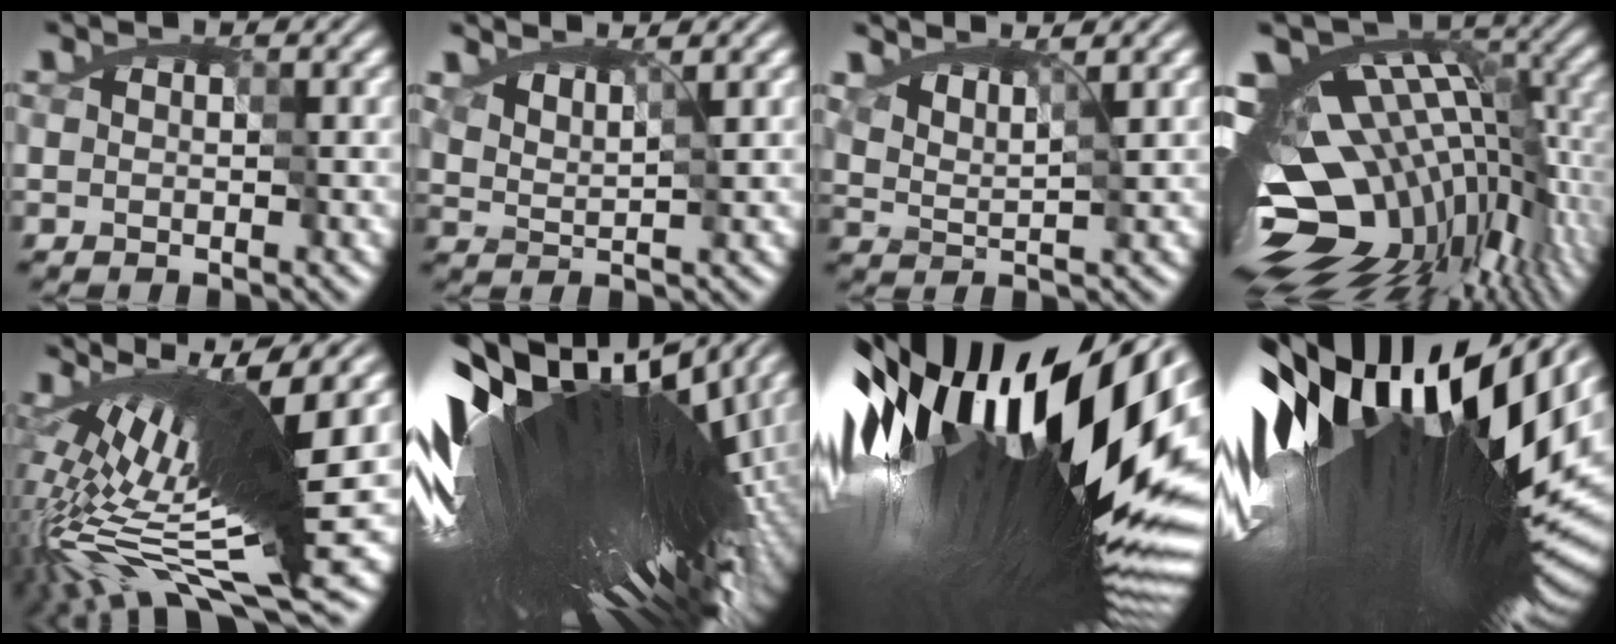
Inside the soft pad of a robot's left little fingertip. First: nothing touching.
{"total": 1.6, "force": [1.4, 0.1, 0.8], "torque": [-0.024, -0.006, 0.025]}
{"total": 2.3, "force": [1.7, 0.4, 1.5], "torque": [-0.037, -0.006, 0.029]}
{"total": 16.0, "force": [-5.7, 8.9, 12.1], "torque": [-0.186, -0.019, -0.073]}
{"total": 11.9, "force": [-1.9, 2.6, 11.5], "torque": [-0.209, -0.008, -0.016]}
{"total": 19.1, "force": [2.8, 5.9, 18.0], "torque": [-0.326, -0.017, 0.061]}
{"total": 20.9, "force": [2.9, 6.5, 19.7], "torque": [-0.346, -0.013, 0.054]}
{"total": 19.5, "force": [3.8, 5.3, 18.4], "torque": [-0.334, -0.008, 0.087]}